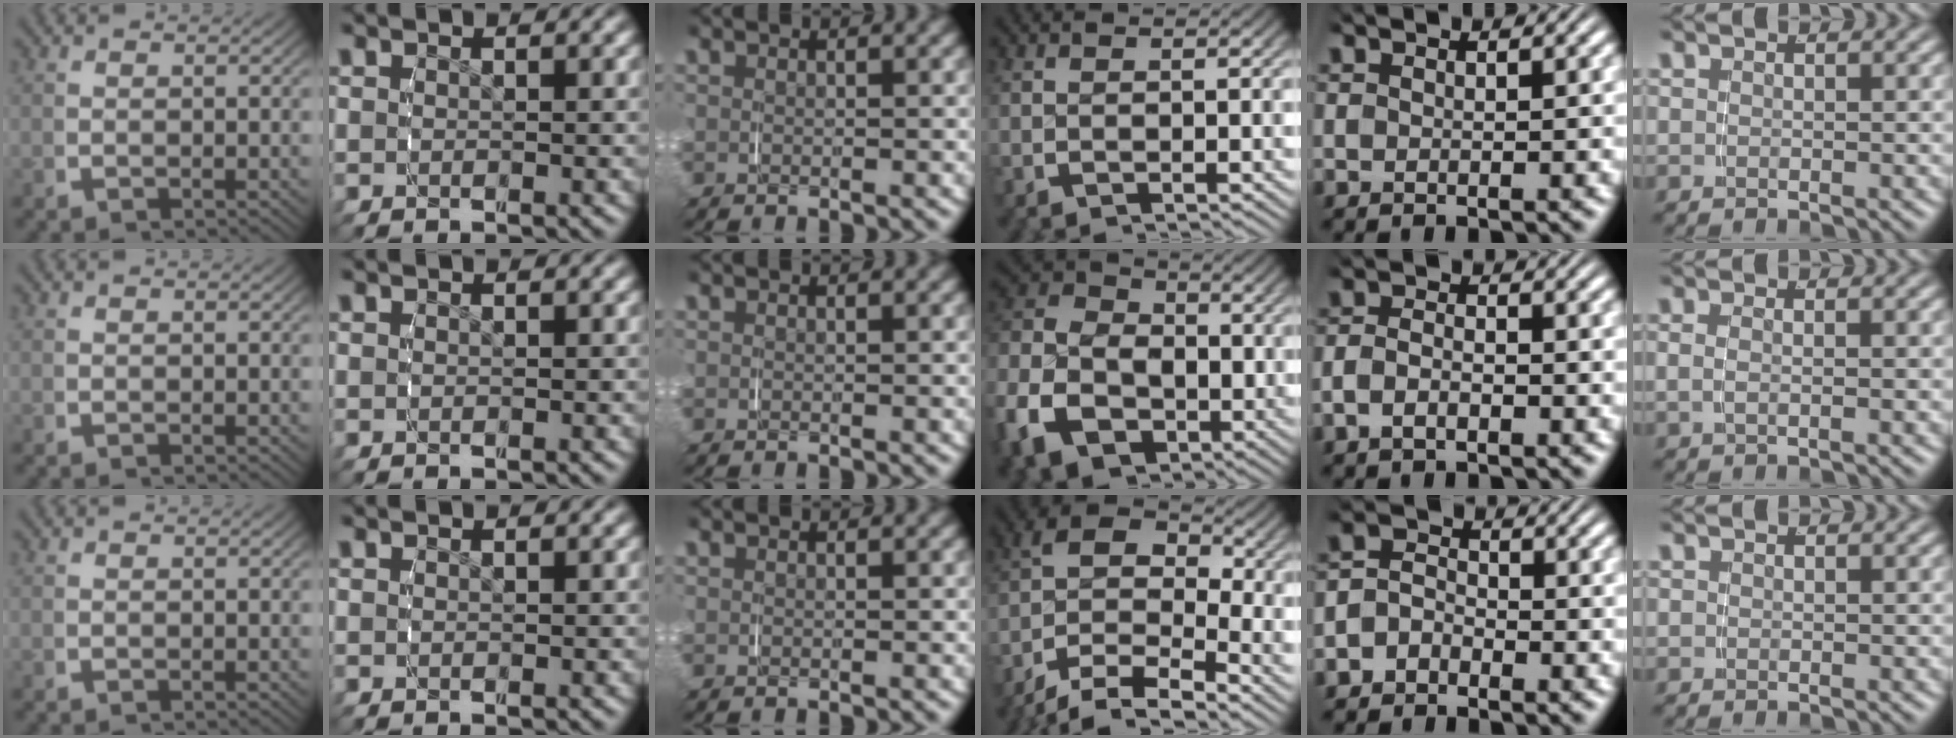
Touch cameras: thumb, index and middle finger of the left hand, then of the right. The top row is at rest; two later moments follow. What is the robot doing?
{"motion": "grasp_and_lifting", "object": "jacket"}